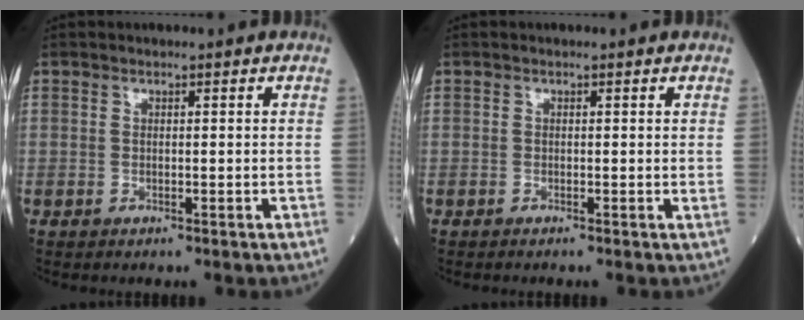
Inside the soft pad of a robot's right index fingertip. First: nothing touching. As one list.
[{"total": 0.0}]